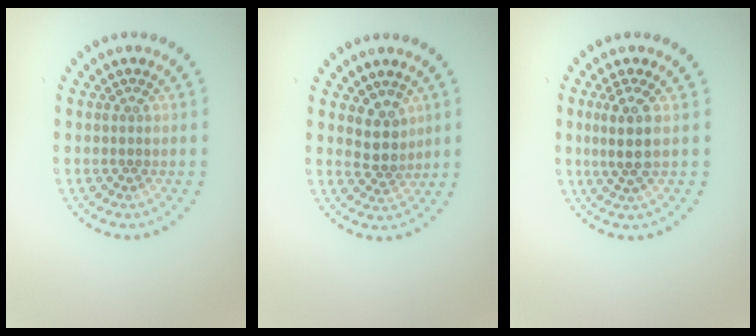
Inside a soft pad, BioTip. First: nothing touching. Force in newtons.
{"total": 2.7, "press": 2.1, "slide": 1.6}
{"total": 2.6, "press": 2.2, "slide": 1.4}